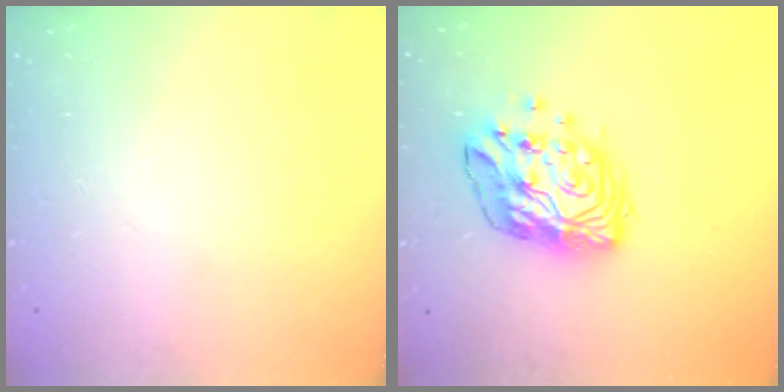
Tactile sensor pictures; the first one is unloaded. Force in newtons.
{"total": 14.9, "press": 14.8, "slide": 1.4}